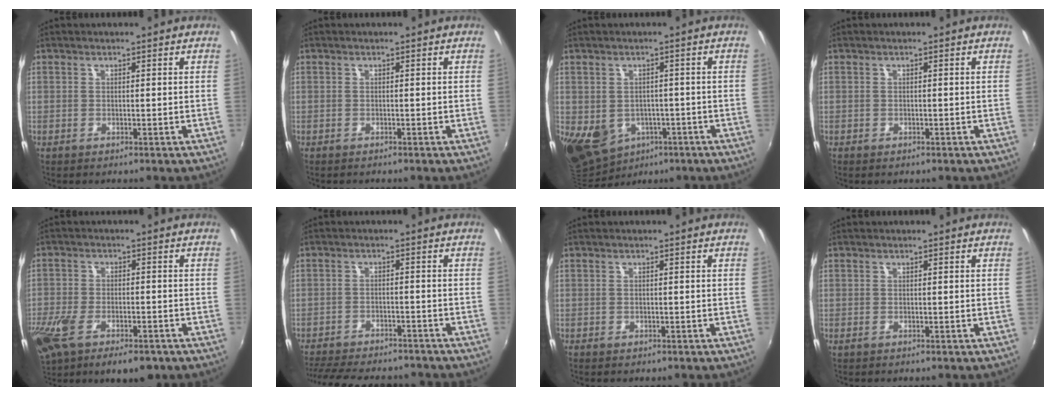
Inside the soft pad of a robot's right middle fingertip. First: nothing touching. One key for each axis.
{"total": 0.5, "fx": -0.5, "fy": 0.1, "fz": 0.1, "tx": -0.004, "ty": -0.001, "tz": -0.008}
{"total": 12.0, "fx": -4.3, "fy": 9.1, "fz": 6.4, "tx": -0.147, "ty": -0.030, "tz": -0.048}
{"total": 0.6, "fx": -0.5, "fy": 0.4, "fz": 0.2, "tx": -0.005, "ty": -0.001, "tz": -0.006}
{"total": 17.4, "fx": -9.7, "fy": 8.7, "fz": 11.6, "tx": -0.280, "ty": -0.057, "tz": -0.160}
{"total": 16.2, "fx": -13.9, "fy": 4.8, "fz": 6.8, "tx": -0.152, "ty": -0.019, "tz": -0.198}
{"total": 0.8, "fx": -0.6, "fy": 0.6, "fz": 0.3, "tx": -0.007, "ty": -0.001, "tz": -0.006}
{"total": 0.6, "fx": -0.2, "fy": 0.4, "fz": 0.5, "tx": -0.011, "ty": -0.002, "tz": -0.003}